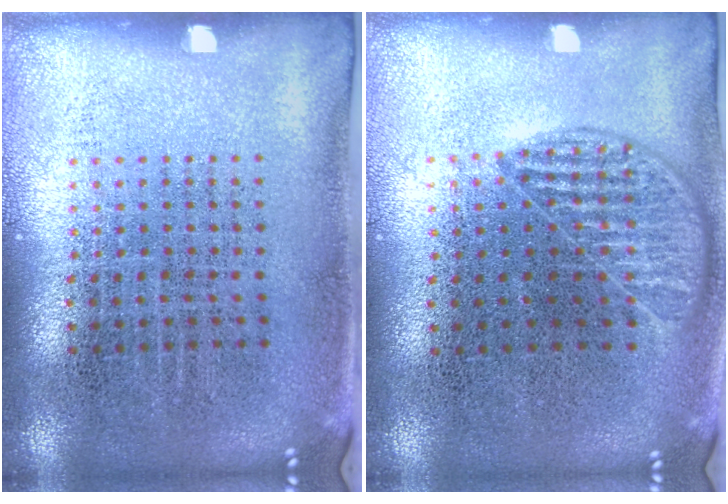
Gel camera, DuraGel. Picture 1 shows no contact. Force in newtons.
{"total": 1.0, "press": 0.9, "slide": 0.4}